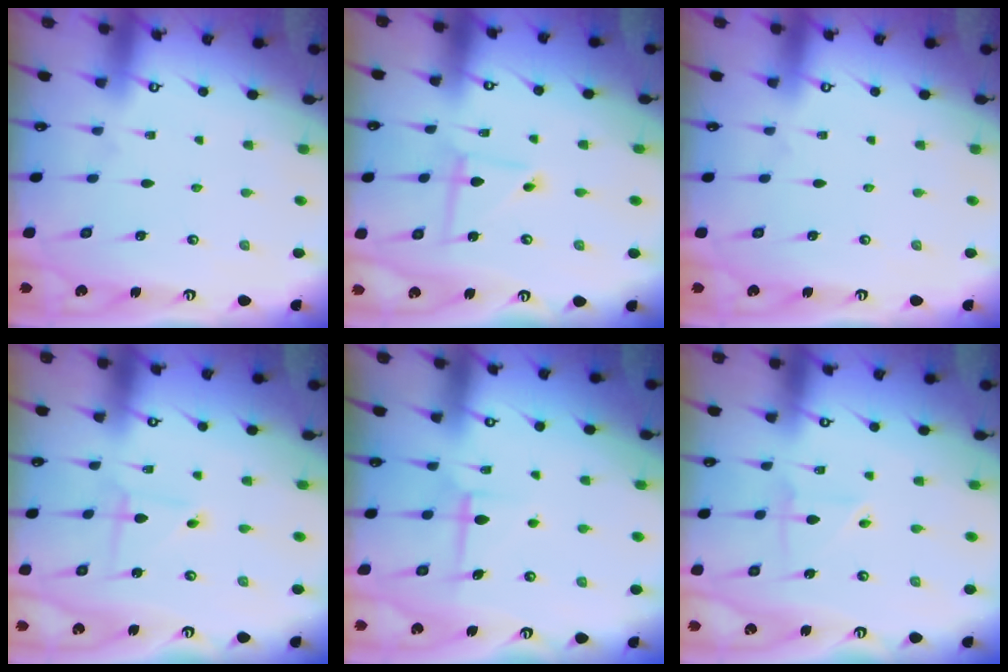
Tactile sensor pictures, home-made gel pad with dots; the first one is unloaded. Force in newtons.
{"total": 3.9, "press": 3.9, "slide": 0.3}
{"total": 0.0}
{"total": 1.6, "press": 1.6, "slide": 0.2}
{"total": 6.4, "press": 6.4, "slide": 0.1}
{"total": 2.5, "press": 2.5, "slide": 0.3}